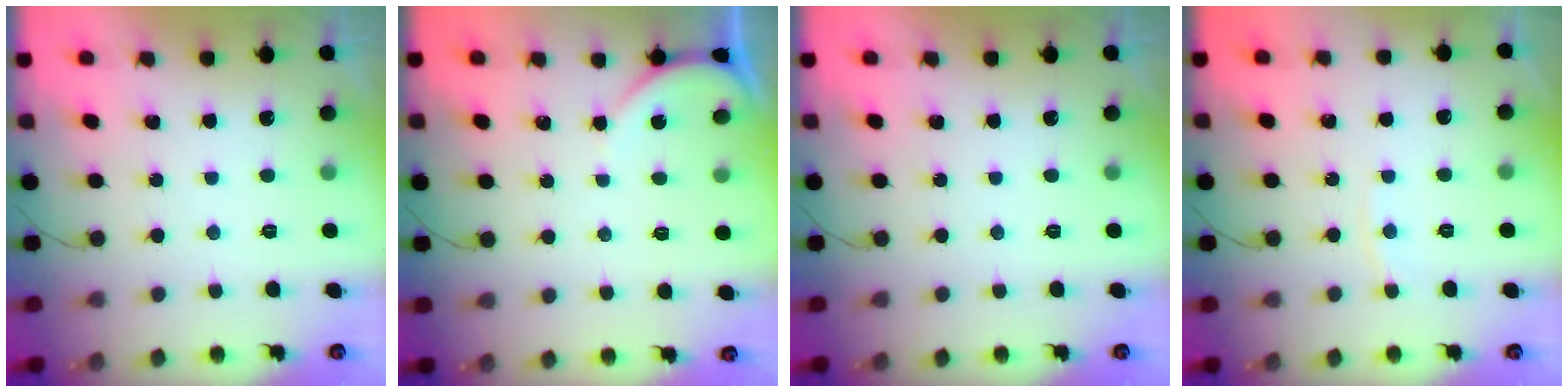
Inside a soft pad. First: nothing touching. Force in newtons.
{"total": 3.1, "press": 3.1, "slide": 0.2}
{"total": 0.0}
{"total": 3.4, "press": 3.4, "slide": 0.5}